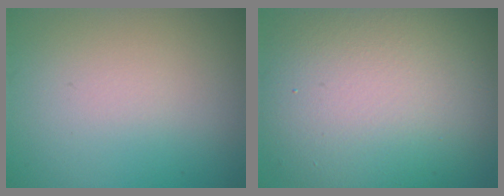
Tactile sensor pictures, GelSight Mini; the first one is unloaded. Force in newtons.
{"total": 13.5, "press": 13.5, "slide": 0.5}